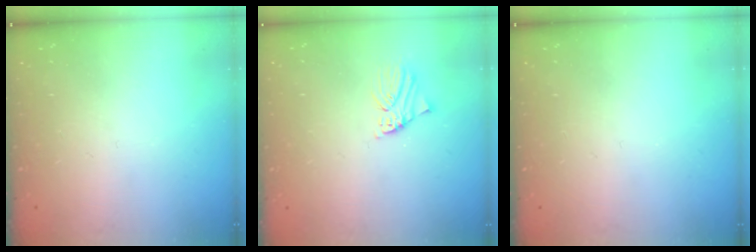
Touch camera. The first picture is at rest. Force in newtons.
{"total": 0.8, "press": 0.8, "slide": 0.1}
{"total": 0.0}